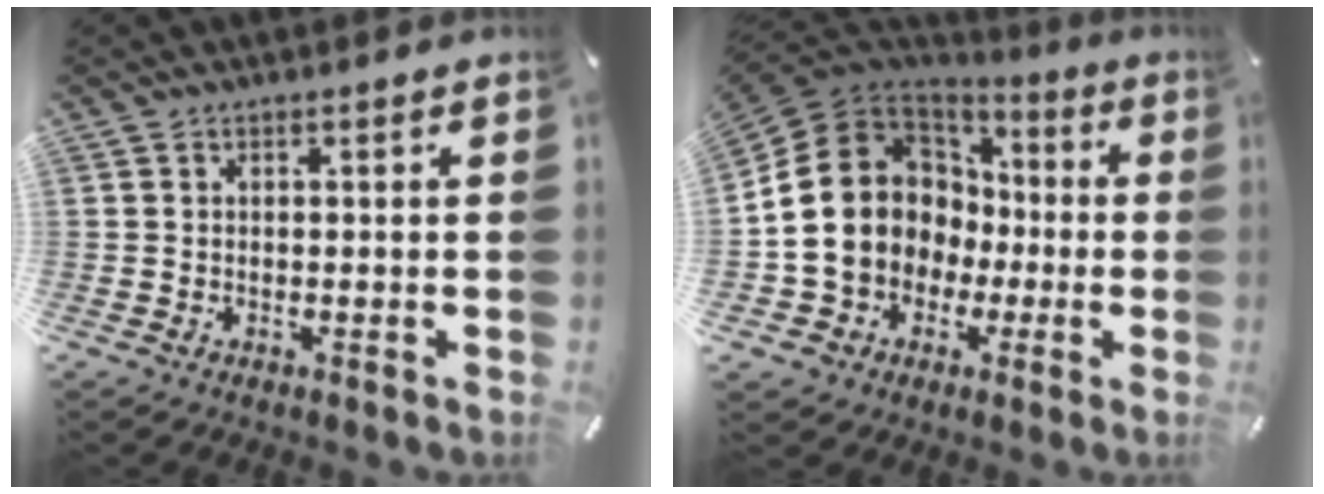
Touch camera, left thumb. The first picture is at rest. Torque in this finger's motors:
{"motor_torque": [2.13, 2.87, 2.58, 0.19, 0.80]}